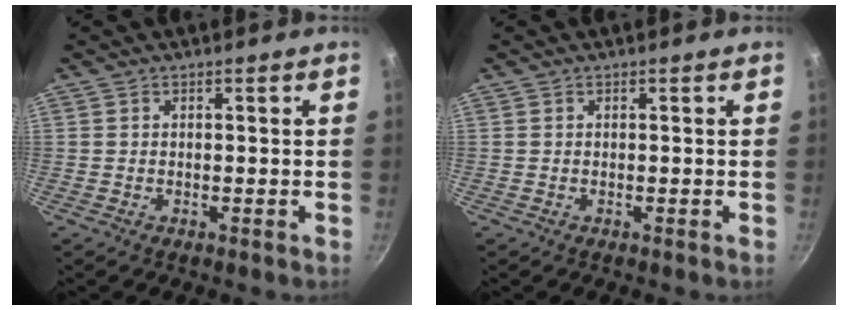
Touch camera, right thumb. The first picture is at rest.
{"total": 0.0}